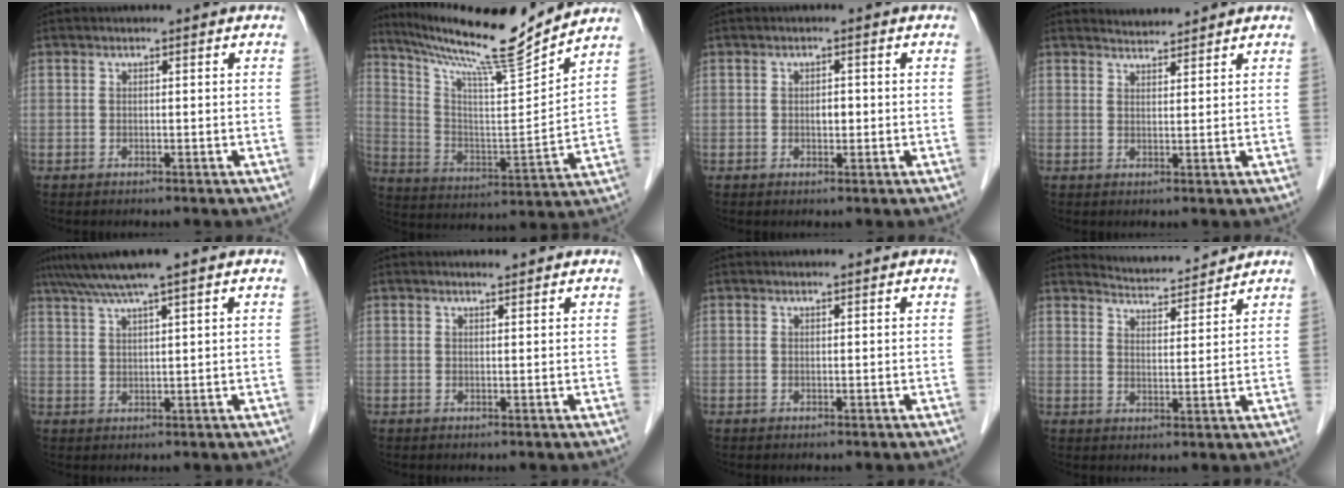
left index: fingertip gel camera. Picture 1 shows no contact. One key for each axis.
{"total": 16.8, "fx": 15.3, "fy": -1.4, "fz": 6.8, "tx": -0.128, "ty": -0.026, "tz": 0.256}
{"total": 1.4, "fx": -0.1, "fy": 0.8, "fz": 1.1, "tx": -0.018, "ty": 0.002, "tz": -0.001}
{"total": 2.5, "fx": 2.4, "fy": 0.0, "fz": -0.3, "tx": -0.004, "ty": 0.011, "tz": 0.047}
{"total": 6.3, "fx": 4.8, "fy": -1.1, "fz": 4.0, "tx": -0.074, "ty": 0.023, "tz": 0.087}
{"total": 1.4, "fx": 1.3, "fy": 0.1, "fz": 0.5, "tx": -0.011, "ty": 0.004, "tz": 0.023}
{"total": 1.0, "fx": 1.0, "fy": 0.0, "fz": 0.2, "tx": -0.006, "ty": 0.009, "tz": 0.016}
{"total": 6.5, "fx": 6.5, "fy": 0.1, "fz": 0.2, "tx": -0.016, "ty": 0.006, "tz": 0.103}